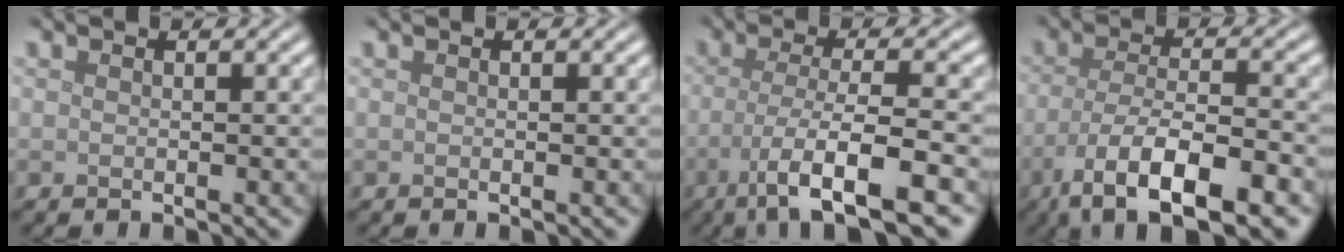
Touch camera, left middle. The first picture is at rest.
{"total": 0.0}
{"total": 7.3, "force": [-3.1, 1.5, 6.4], "torque": [-0.102, -0.007, -0.060]}
{"total": 9.4, "force": [-5.5, 2.9, 7.1], "torque": [-0.124, -0.011, -0.095]}